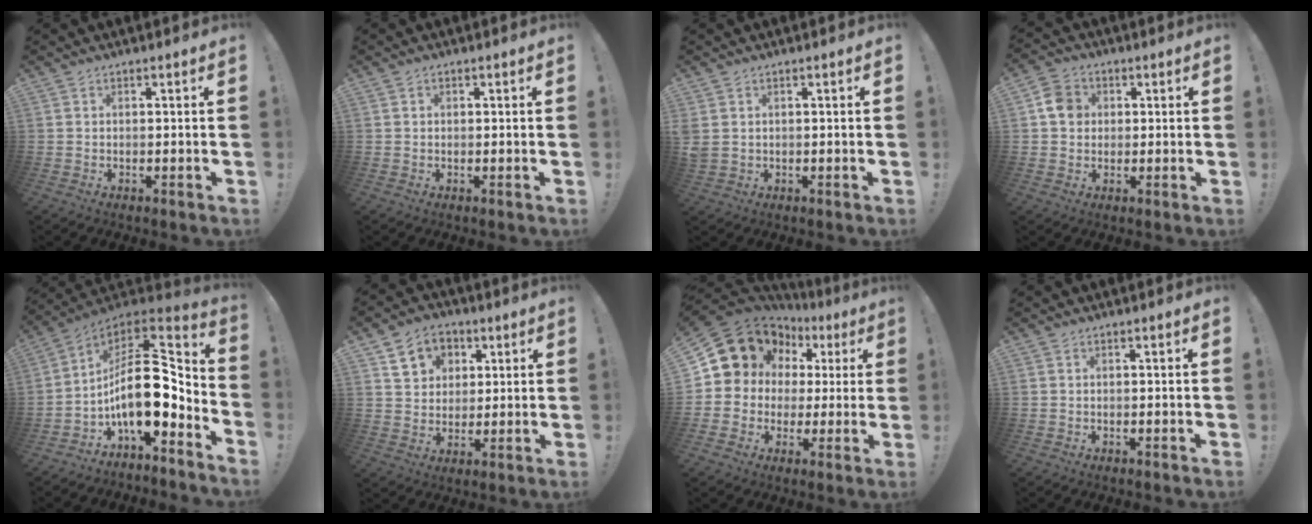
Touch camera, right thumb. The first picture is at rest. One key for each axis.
{"total": 0.0}
{"total": 2.5, "fx": 0.9, "fy": 1.8, "fz": 1.5, "tx": -0.038, "ty": 0.002, "tz": 0.018}
{"total": 7.7, "fx": 1.4, "fy": 6.9, "fz": 3.2, "tx": -0.042, "ty": 0.011, "tz": 0.031}
{"total": 19.9, "fx": -1.2, "fy": 10.1, "fz": 17.2, "tx": -0.304, "ty": -0.005, "tz": -0.016}
{"total": 10.5, "fx": 4.7, "fy": 8.6, "fz": 3.6, "tx": -0.050, "ty": -0.017, "tz": 0.095}
{"total": 11.9, "fx": 6.3, "fy": 9.6, "fz": 3.2, "tx": -0.052, "ty": -0.045, "tz": 0.133}
{"total": 0.0}